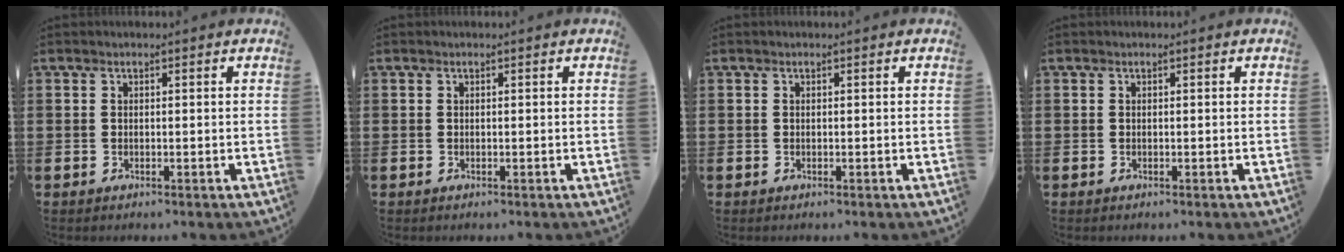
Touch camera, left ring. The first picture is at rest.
{"total": 0.0}
{"total": 0.0}
{"total": 0.0}